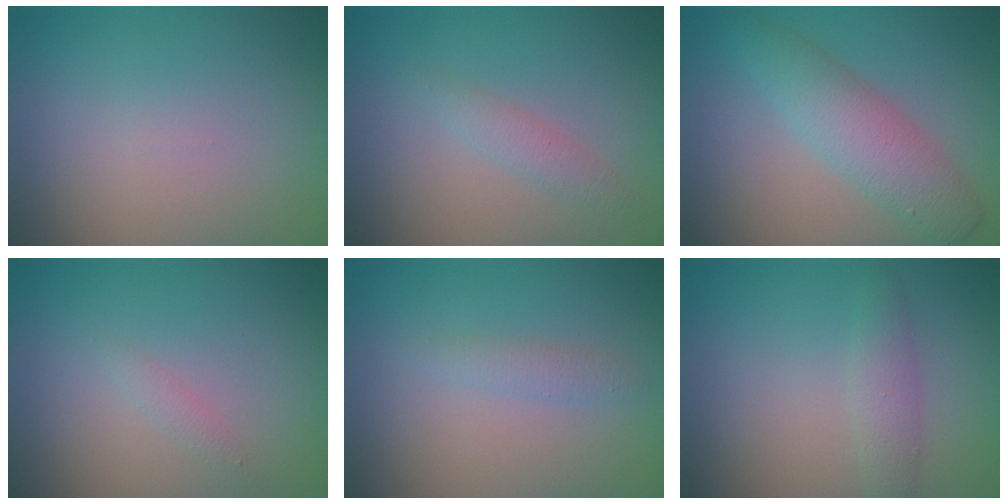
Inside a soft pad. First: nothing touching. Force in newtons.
{"total": 1.6, "press": 1.6, "slide": 0.0}
{"total": 4.5, "press": 4.5, "slide": 0.1}
{"total": 0.8, "press": 0.8, "slide": 0.1}
{"total": 1.2, "press": 1.2, "slide": 0.0}
{"total": 1.9, "press": 1.9, "slide": 0.1}